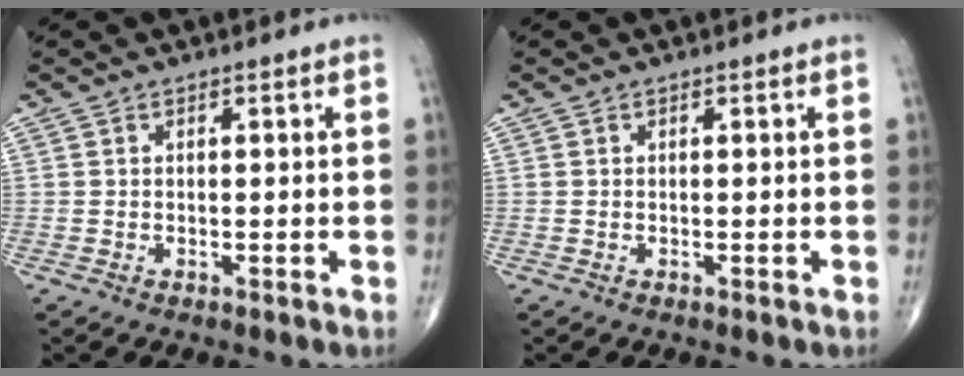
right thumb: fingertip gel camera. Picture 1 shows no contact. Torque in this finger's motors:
{"motor_torque": [-0.06, 0.06, 0.01, 0.02, 0.01]}